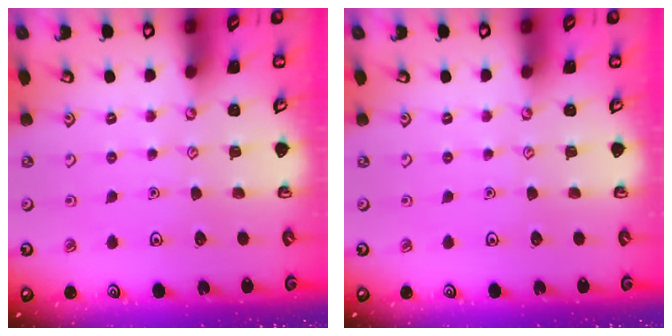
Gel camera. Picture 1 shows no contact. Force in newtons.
{"total": 0.0}